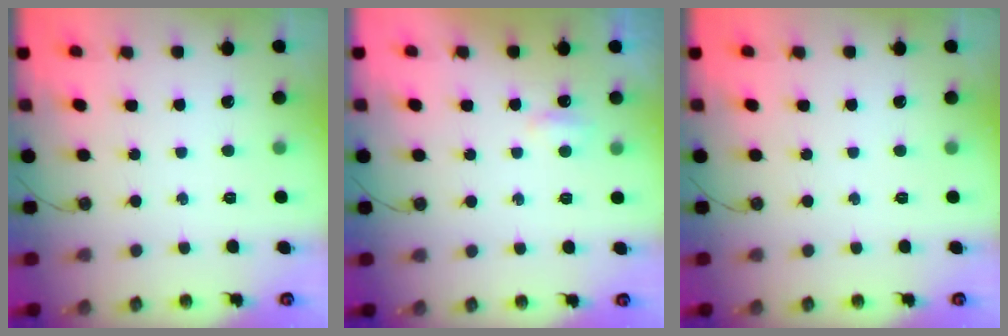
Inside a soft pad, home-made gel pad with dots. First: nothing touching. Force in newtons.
{"total": 3.0, "press": 3.0, "slide": 0.6}
{"total": 0.0}